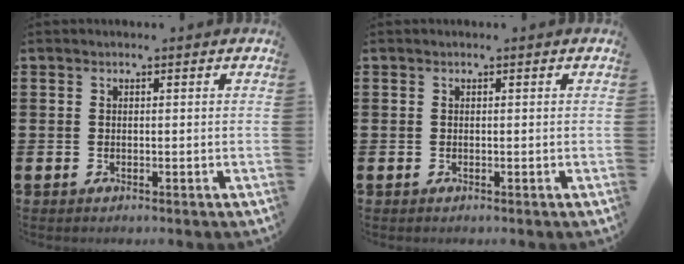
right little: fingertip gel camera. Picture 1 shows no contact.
{"total": 0.0}